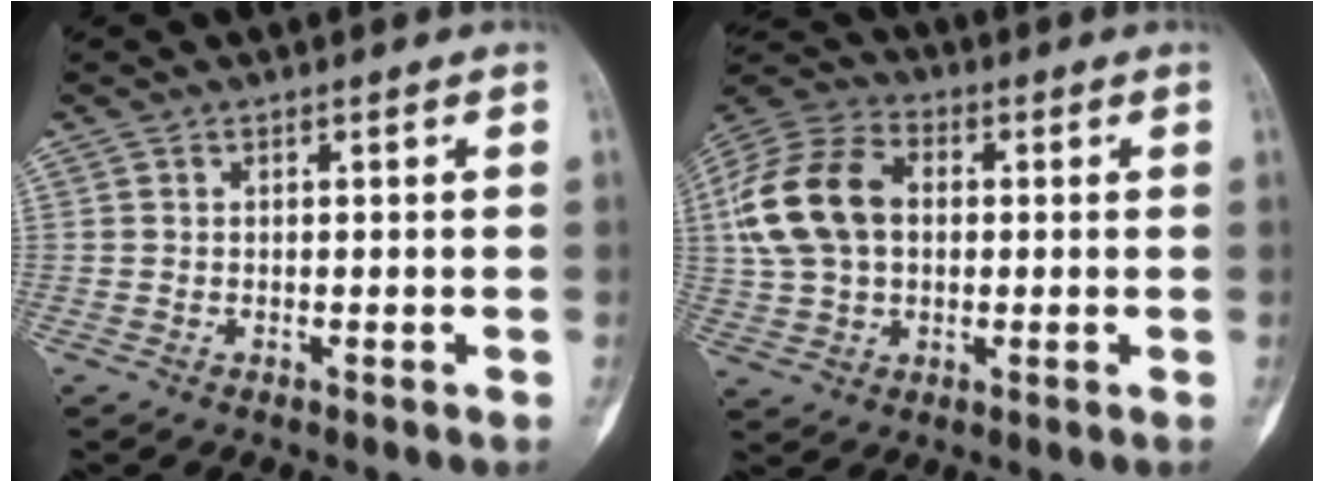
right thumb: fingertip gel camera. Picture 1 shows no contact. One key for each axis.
{"total": 16.0, "fx": 1.8, "fy": 11.1, "fz": 11.4, "tx": -0.221, "ty": 0.025, "tz": 0.030}